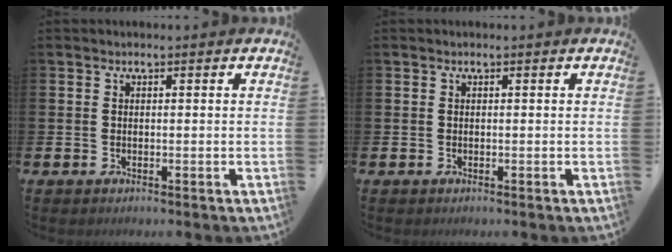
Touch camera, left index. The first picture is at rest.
{"total": 0.0}